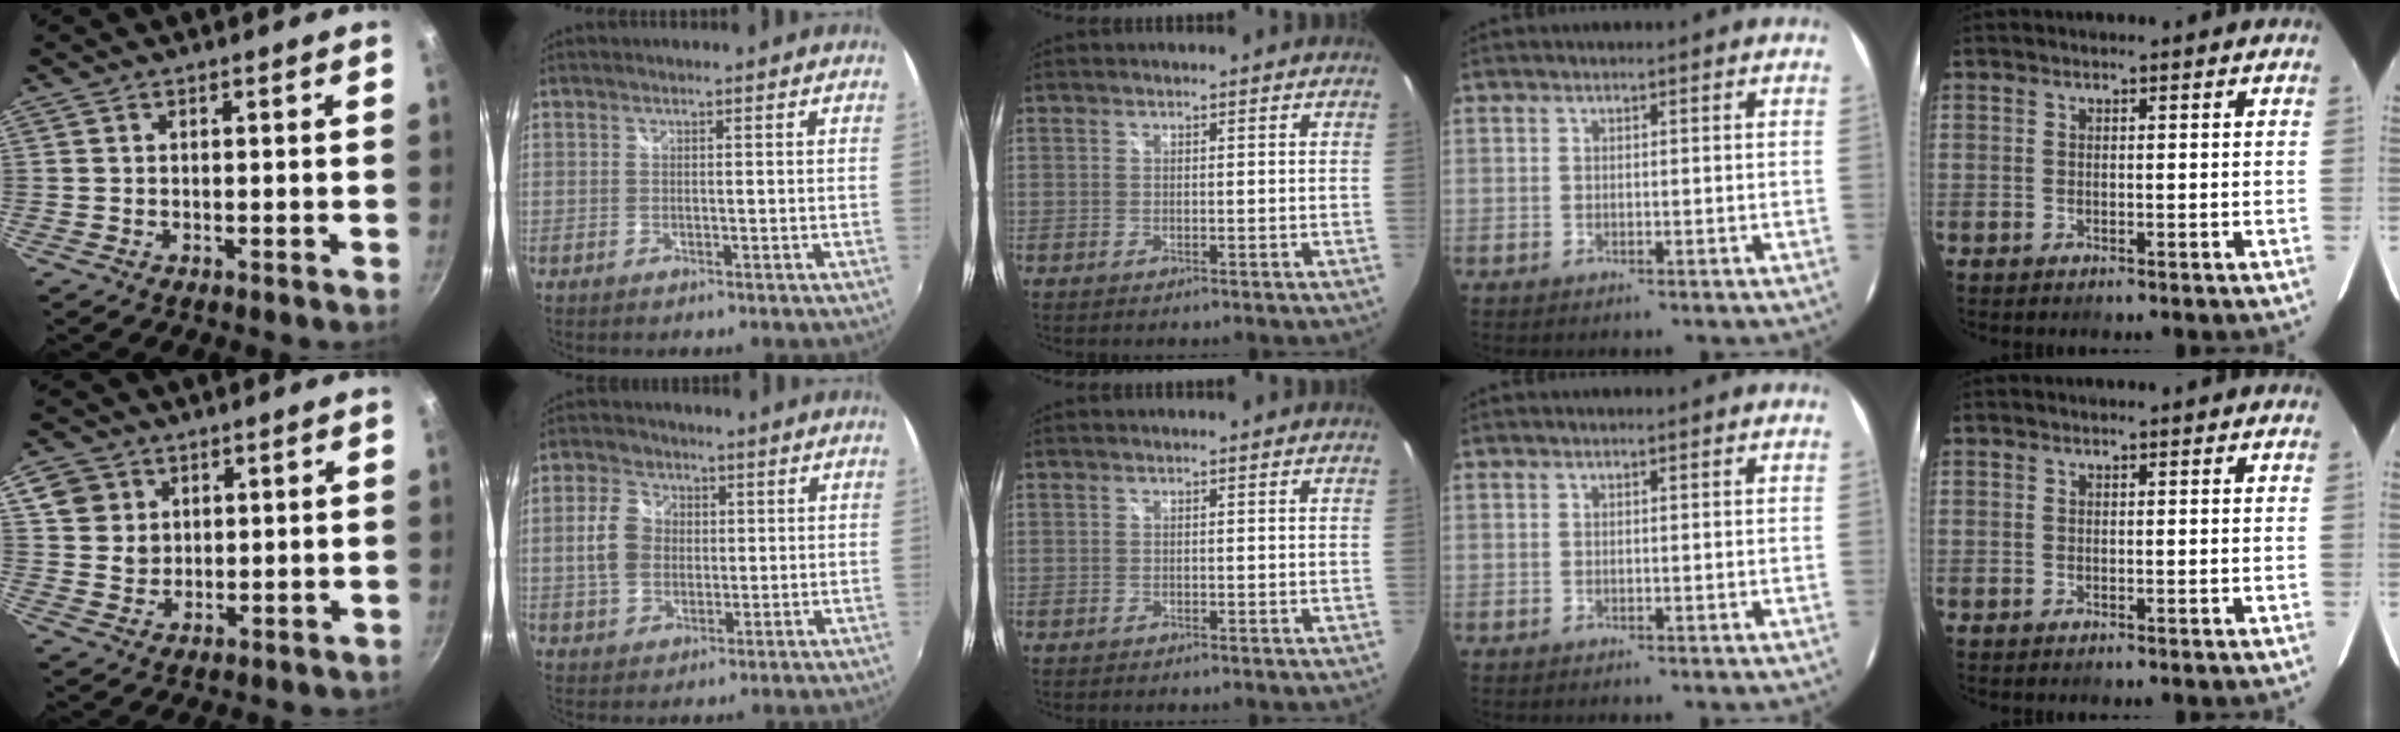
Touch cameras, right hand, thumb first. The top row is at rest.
{"thumb": {"total": 6.7, "force": [2.7, 5.9, 1.7], "torque": [0.006, -0.003, 0.056]}, "index": {"total": 7.3, "force": [0.7, 5.8, 4.4], "torque": [-0.093, 0.020, 0.014]}}